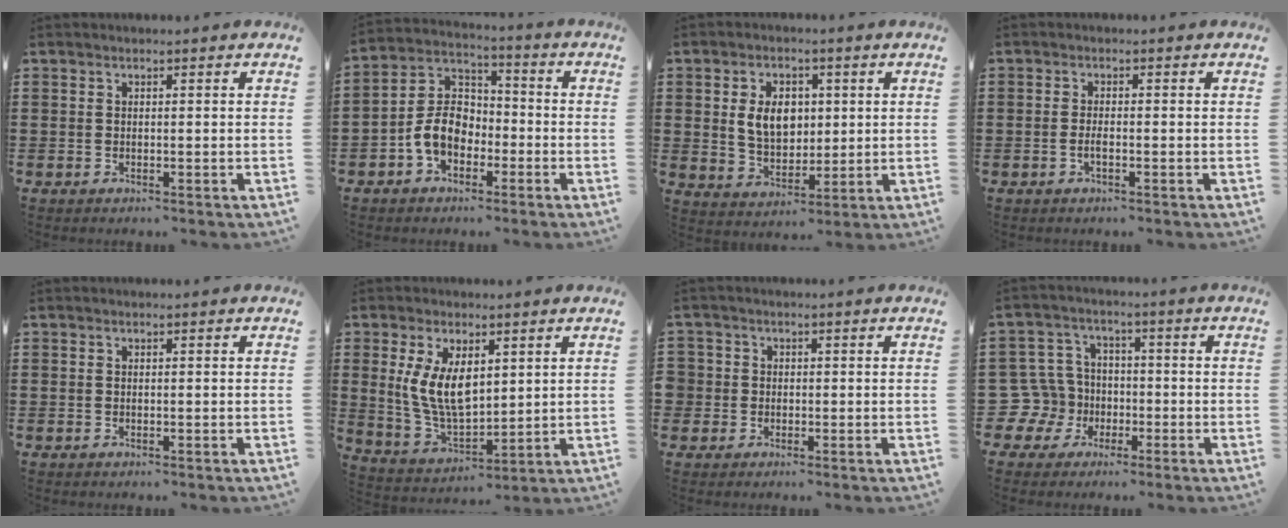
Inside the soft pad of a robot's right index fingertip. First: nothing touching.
{"total": 8.0, "force": [-2.9, 5.7, 4.7], "torque": [-0.123, 0.015, -0.064]}
{"total": 6.8, "force": [1.3, 4.8, 4.6], "torque": [-0.094, 0.006, 0.016]}
{"total": 1.5, "force": [-0.6, 0.4, 1.3], "torque": [-0.026, -0.001, -0.010]}
{"total": 0.0}
{"total": 8.3, "force": [2.4, 4.5, 6.6], "torque": [-0.146, 0.000, 0.045]}
{"total": 2.0, "force": [-0.3, 2.0, 0.2], "torque": [-0.014, 0.008, -0.010]}
{"total": 8.6, "force": [-1.8, 8.1, 2.2], "torque": [-0.116, 0.000, -0.036]}